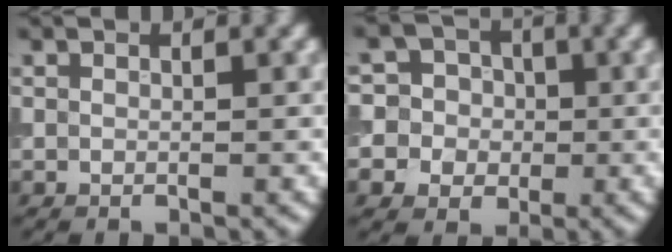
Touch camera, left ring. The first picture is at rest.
{"total": 9.0, "force": [0.0, 8.7, 2.1], "torque": [-0.058, 0.027, -0.013]}